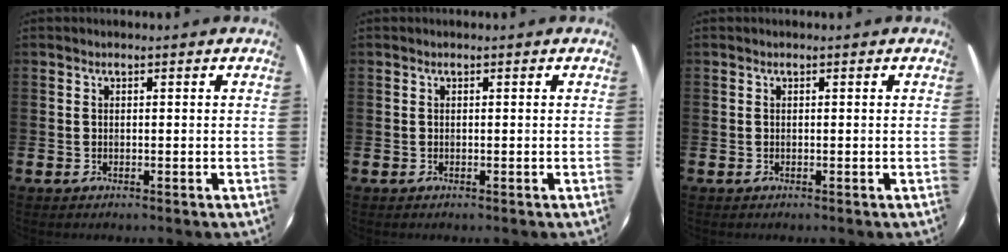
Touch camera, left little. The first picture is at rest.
{"total": 0.0}
{"total": 0.0}